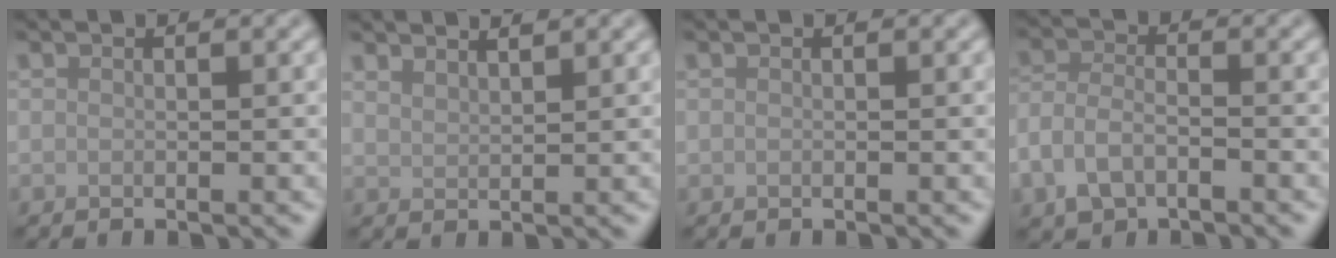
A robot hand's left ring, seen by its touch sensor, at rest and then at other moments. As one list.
[{"total": 1.8, "force": [1.7, 0.2, 0.4], "torque": [-0.005, 0.000, 0.030]}, {"total": 0.0}, {"total": 3.5, "force": [-2.0, 1.9, 2.2], "torque": [-0.043, 0.001, -0.050]}]